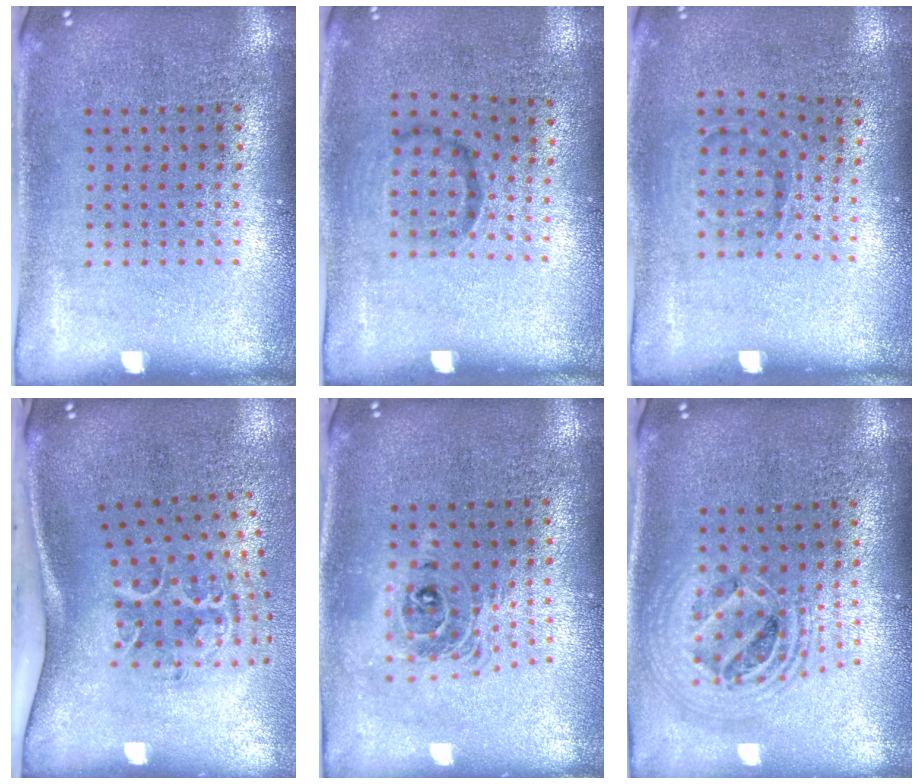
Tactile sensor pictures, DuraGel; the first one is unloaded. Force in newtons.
{"total": 1.0, "press": 0.6, "slide": 0.8}
{"total": 1.0, "press": 0.7, "slide": 0.7}
{"total": 2.2, "press": 1.3, "slide": 1.7}
{"total": 2.0, "press": 1.5, "slide": 1.3}
{"total": 2.2, "press": 1.7, "slide": 1.4}